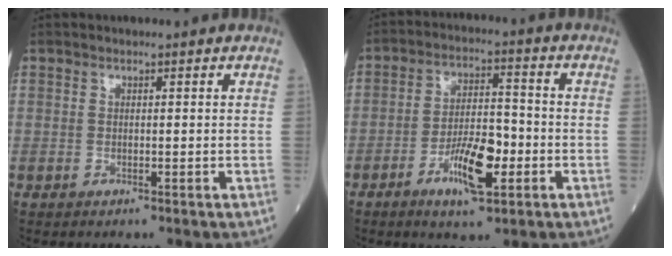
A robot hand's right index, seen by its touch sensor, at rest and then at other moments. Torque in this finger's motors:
{"motor_torque": [0.18, -0.07, 0.20, 0.10]}